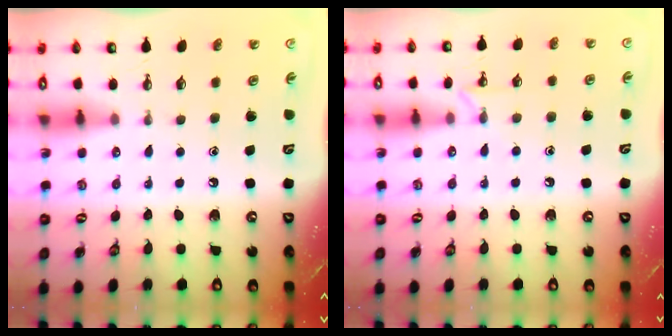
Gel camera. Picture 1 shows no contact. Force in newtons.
{"total": 6.2, "press": 6.2, "slide": 0.6}